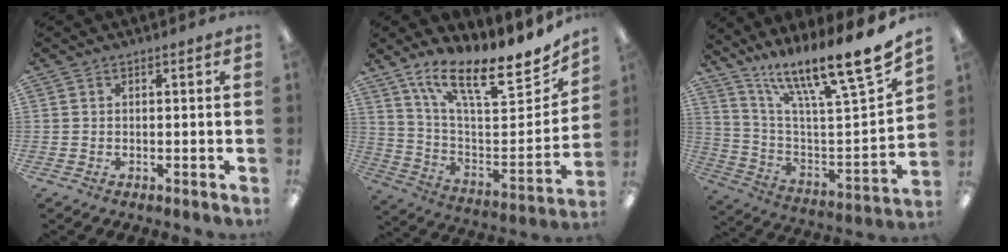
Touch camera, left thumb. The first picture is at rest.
{"total": 17.6, "force": [13.1, 4.6, 10.9], "torque": [-0.176, -0.104, 0.221]}
{"total": 17.8, "force": [15.4, 0.4, 8.9], "torque": [-0.127, -0.136, 0.241]}